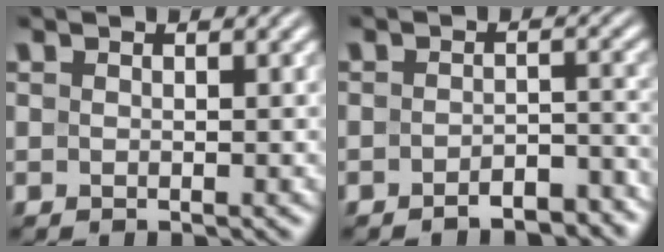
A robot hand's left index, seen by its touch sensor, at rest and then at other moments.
{"total": 3.6, "force": [-2.9, 1.2, 1.7], "torque": [-0.021, 0.004, -0.038]}